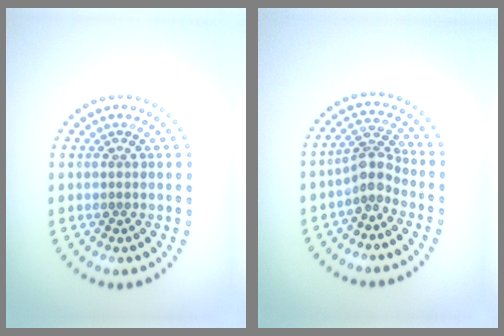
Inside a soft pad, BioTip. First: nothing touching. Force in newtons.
{"total": 2.7, "press": 2.0, "slide": 1.8}